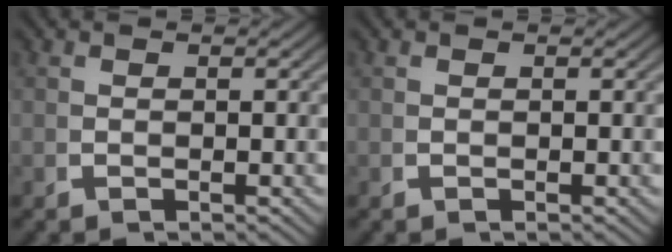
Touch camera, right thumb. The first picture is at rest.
{"total": 0.0}